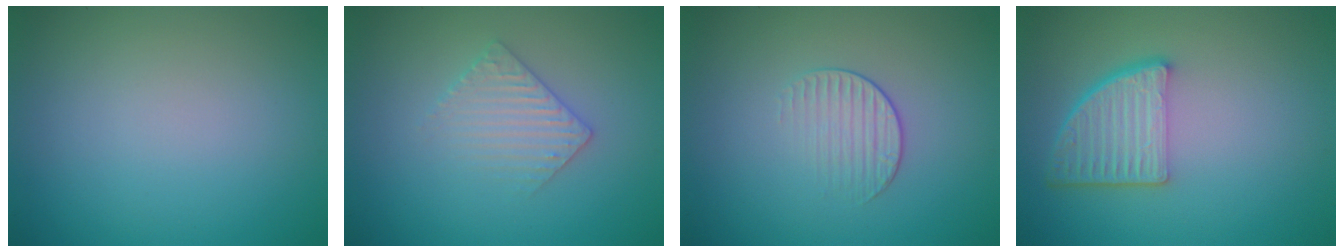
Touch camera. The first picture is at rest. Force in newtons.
{"total": 2.5, "press": 2.4, "slide": 0.5}
{"total": 1.7, "press": 1.0, "slide": 1.4}
{"total": 5.0, "press": 3.7, "slide": 3.4}